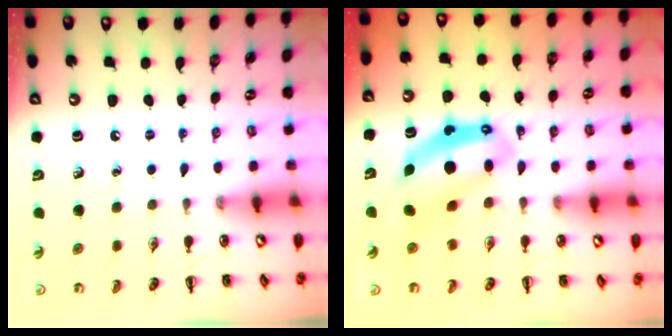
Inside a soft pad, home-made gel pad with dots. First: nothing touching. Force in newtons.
{"total": 8.3, "press": 8.0, "slide": 2.1}